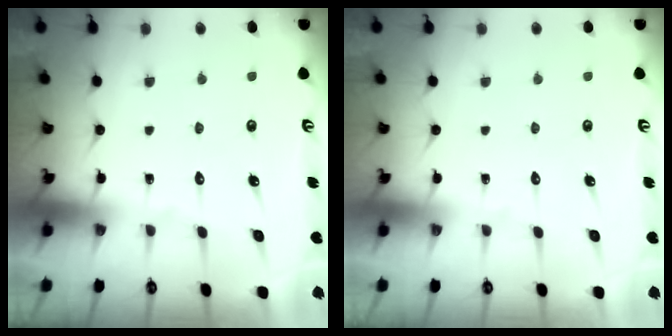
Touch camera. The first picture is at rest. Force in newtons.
{"total": 0.0}